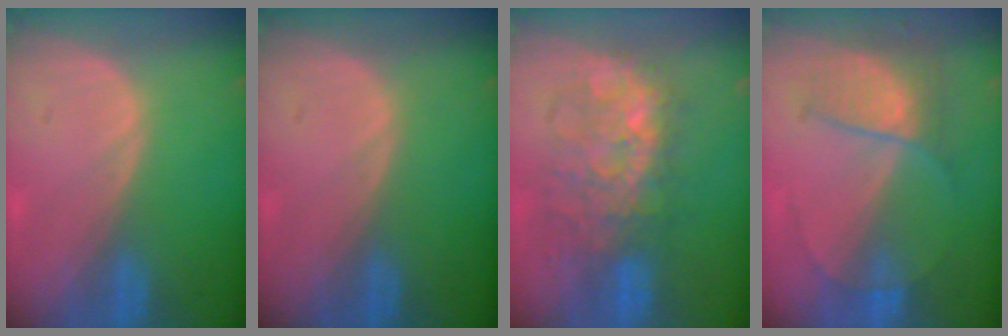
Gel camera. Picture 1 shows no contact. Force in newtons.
{"total": 0.0}
{"total": 9.0, "press": 9.0, "slide": 0.9}
{"total": 7.2, "press": 6.1, "slide": 3.9}